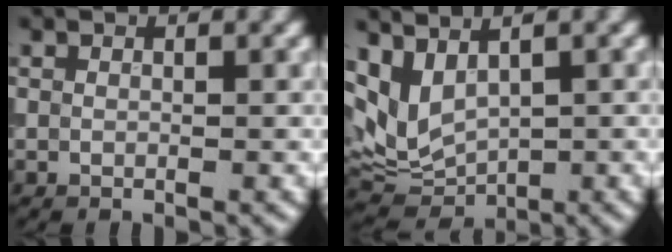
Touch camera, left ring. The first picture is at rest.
{"total": 4.8, "force": [2.0, 2.7, 3.4], "torque": [-0.080, -0.010, 0.050]}